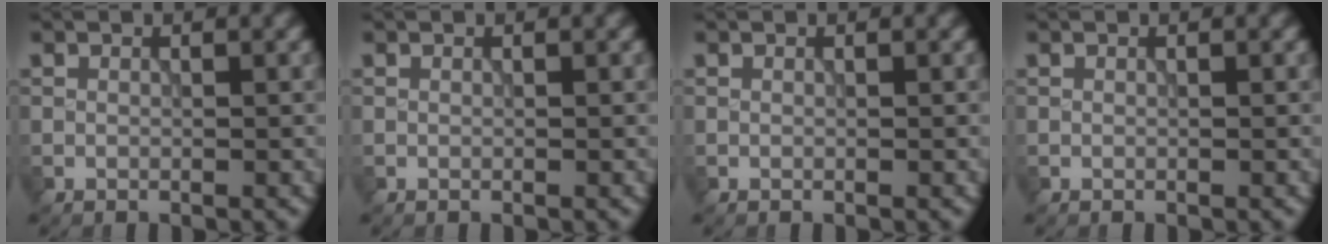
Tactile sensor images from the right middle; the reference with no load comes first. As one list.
[{"total": 0.0}, {"total": 0.0}, {"total": 0.0}]